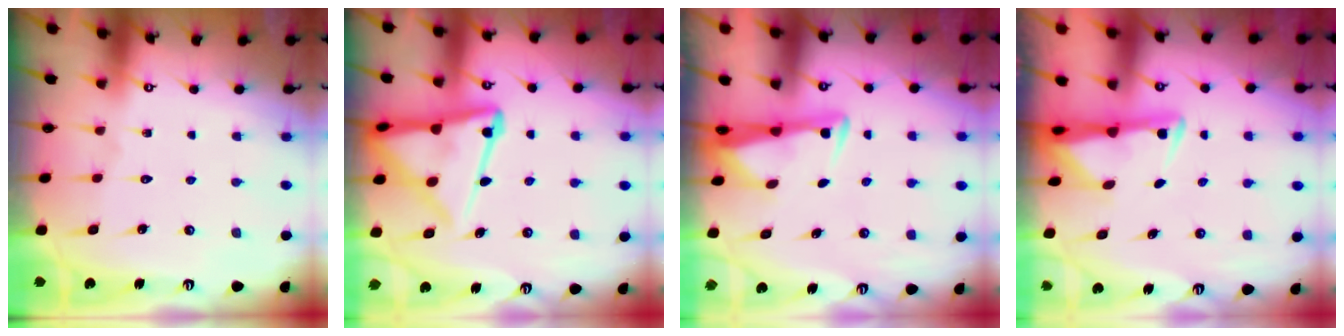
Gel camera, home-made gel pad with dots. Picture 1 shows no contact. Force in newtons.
{"total": 13.7, "press": 13.6, "slide": 1.4}
{"total": 3.3, "press": 3.2, "slide": 0.9}
{"total": 2.9, "press": 2.8, "slide": 0.6}